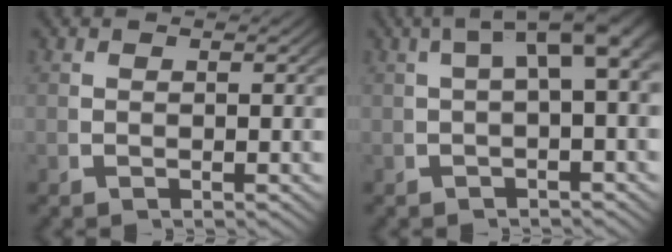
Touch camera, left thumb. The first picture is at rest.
{"total": 7.0, "force": [2.1, 3.1, 5.9], "torque": [-0.078, 0.031, 0.018]}